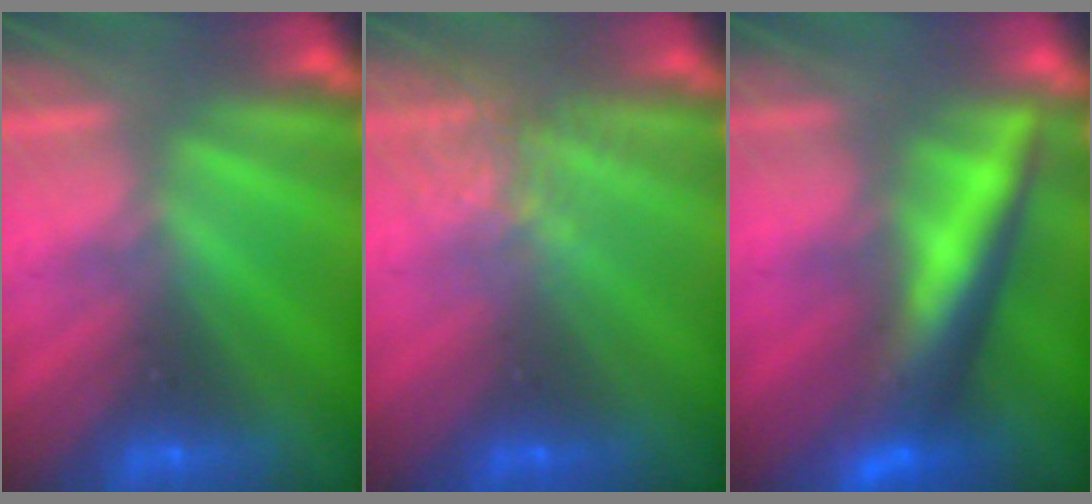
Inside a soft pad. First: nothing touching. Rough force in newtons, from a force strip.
{"total": 2.8}
{"total": 6.1}